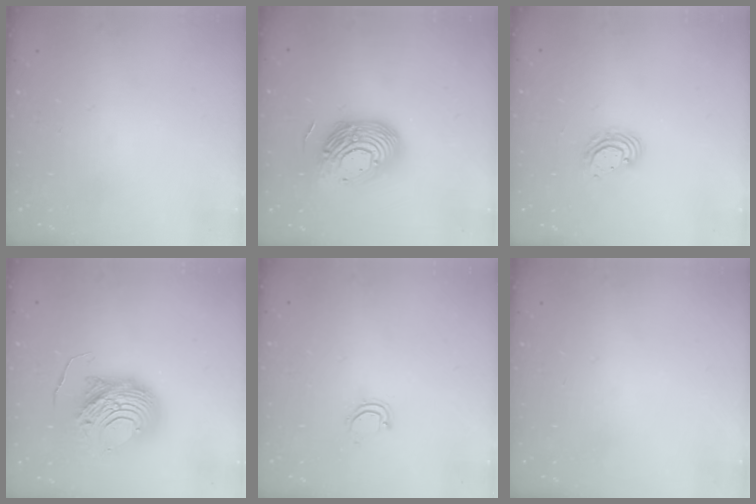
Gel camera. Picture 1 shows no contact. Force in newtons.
{"total": 17.9, "press": 17.9, "slide": 1.2}
{"total": 5.1, "press": 5.1, "slide": 0.4}
{"total": 12.6, "press": 12.6, "slide": 1.3}
{"total": 3.7, "press": 3.7, "slide": 0.3}
{"total": 0.0}